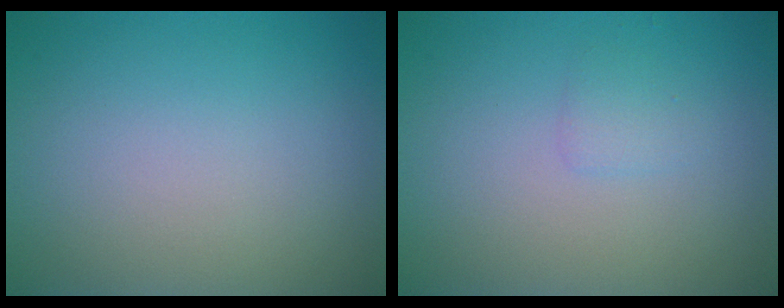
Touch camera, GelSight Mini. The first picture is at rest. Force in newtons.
{"total": 1.0, "press": 1.0, "slide": 0.0}